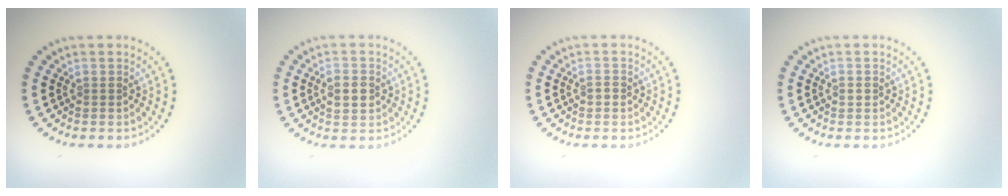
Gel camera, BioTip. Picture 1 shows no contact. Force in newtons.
{"total": 2.6, "press": 2.6, "slide": 0.0}
{"total": 0.8, "press": 0.8, "slide": 0.1}
{"total": 0.9, "press": 0.8, "slide": 0.2}